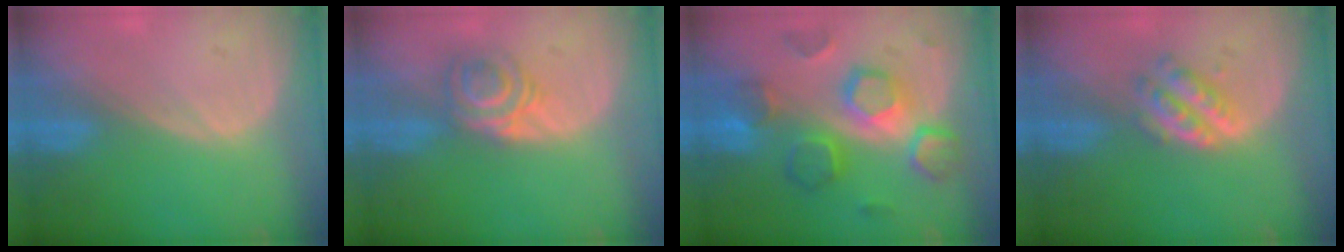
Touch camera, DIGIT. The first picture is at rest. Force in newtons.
{"total": 5.8, "press": 4.9, "slide": 3.2}
{"total": 9.5, "press": 9.5, "slide": 0.4}
{"total": 4.8, "press": 4.4, "slide": 2.1}